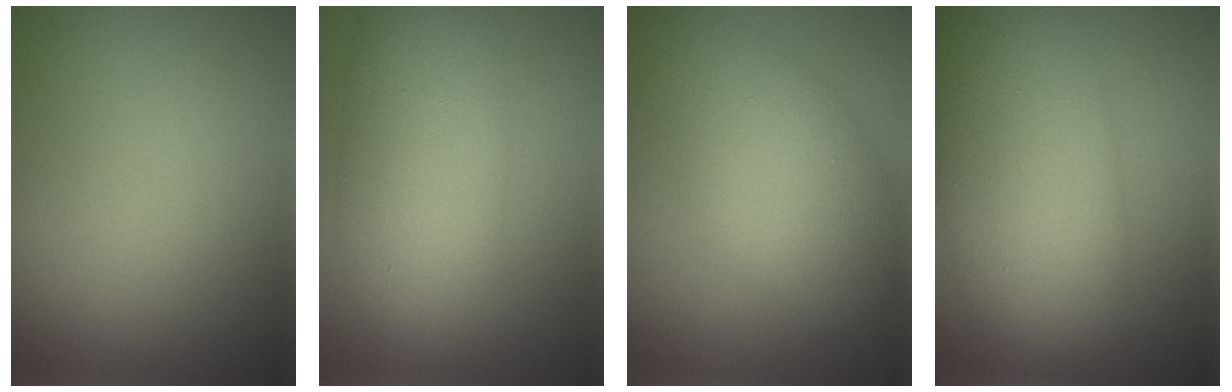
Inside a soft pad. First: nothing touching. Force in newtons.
{"total": 6.9, "press": 6.9, "slide": 0.0}
{"total": 7.2, "press": 7.2, "slide": 0.3}
{"total": 9.4, "press": 9.4, "slide": 0.1}